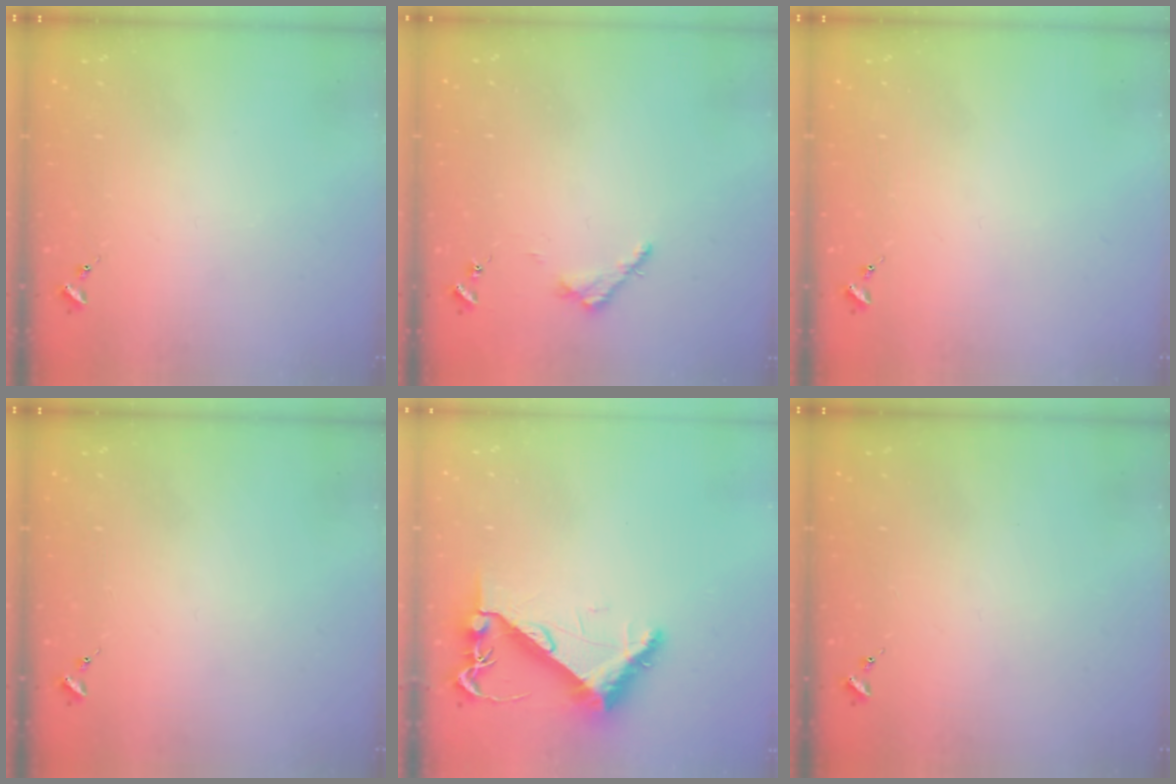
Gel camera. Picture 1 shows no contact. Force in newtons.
{"total": 3.2, "press": 3.2, "slide": 0.4}
{"total": 0.0}
{"total": 0.0}
{"total": 8.3, "press": 8.2, "slide": 1.0}
{"total": 0.0}